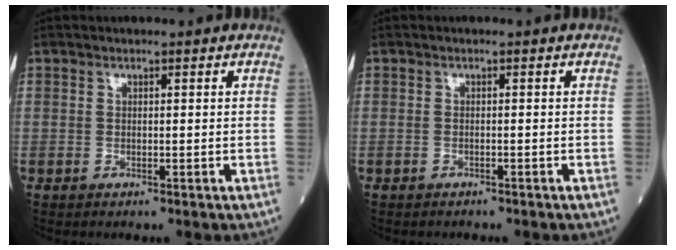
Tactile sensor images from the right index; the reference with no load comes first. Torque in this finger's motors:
{"motor_torque": [-0.36, -0.31, 0.01, 0.00]}